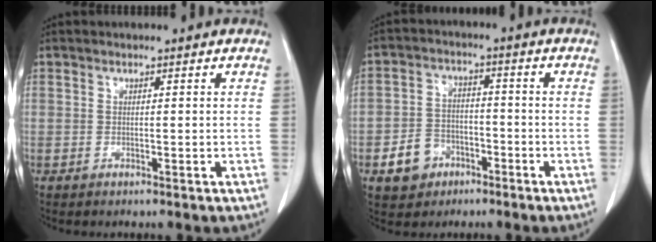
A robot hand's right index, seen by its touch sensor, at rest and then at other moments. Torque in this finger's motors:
{"motor_torque": [0.12, -0.26, -0.08, -0.12]}